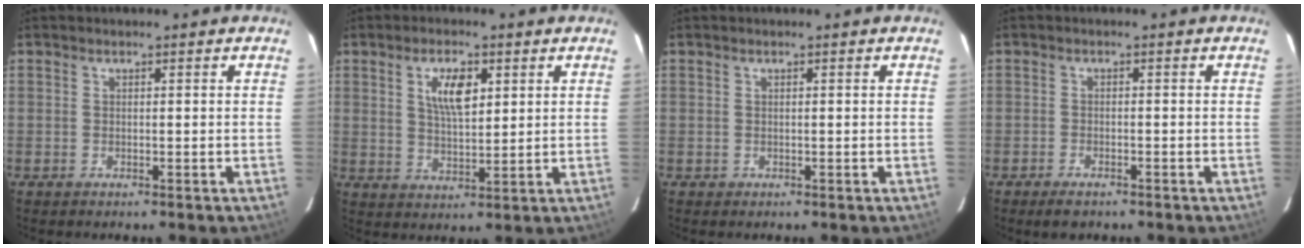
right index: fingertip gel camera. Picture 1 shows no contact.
{"total": 6.8, "force": [2.6, 3.0, 5.6], "torque": [-0.097, 0.005, 0.051]}
{"total": 0.0}
{"total": 3.0, "force": [-2.3, 1.3, 1.5], "torque": [-0.038, -0.004, -0.038]}